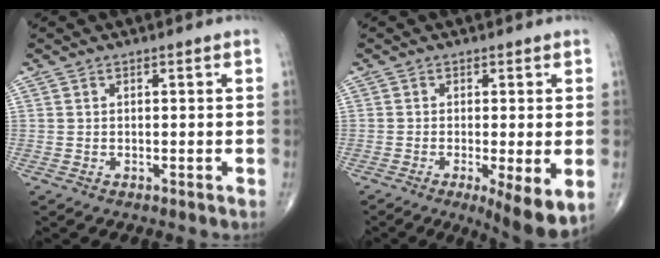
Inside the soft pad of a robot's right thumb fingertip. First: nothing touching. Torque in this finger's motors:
{"motor_torque": [-0.03, 0.42, 0.02, -0.23, -0.02]}